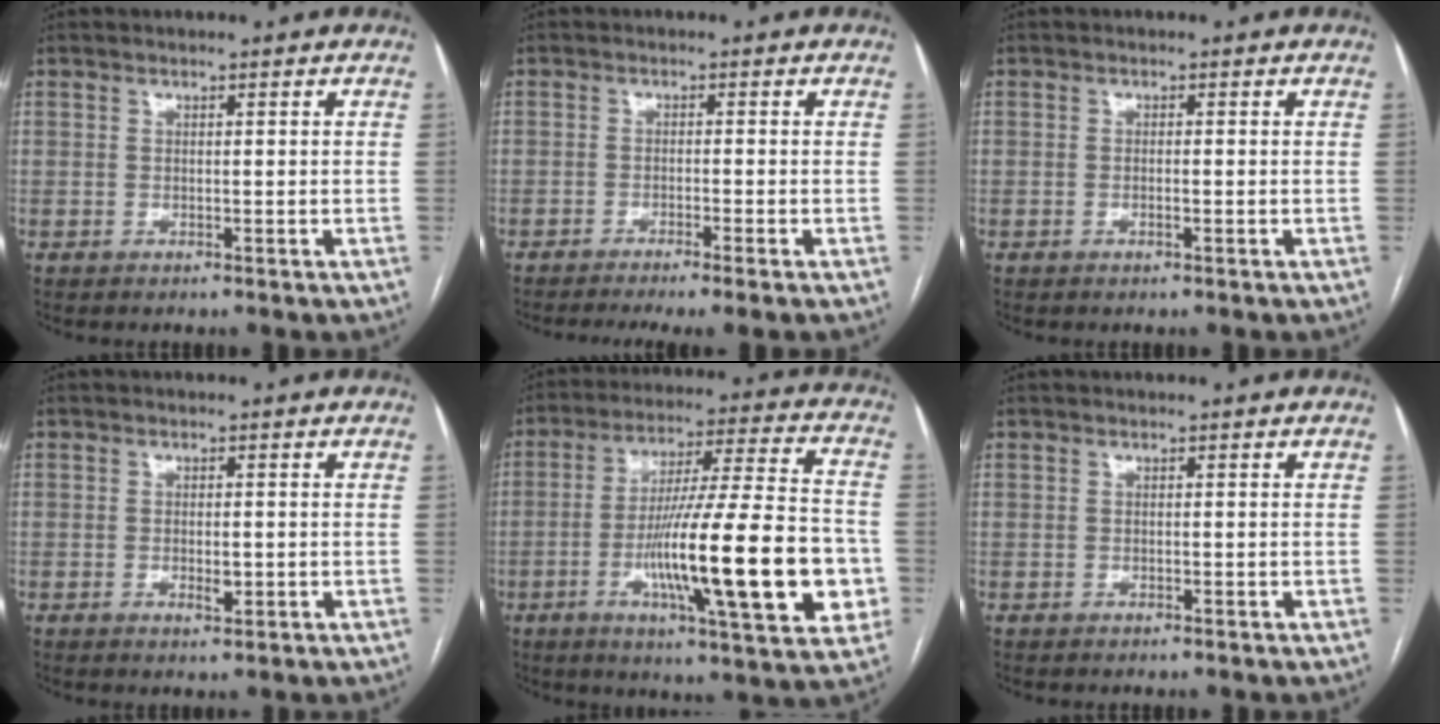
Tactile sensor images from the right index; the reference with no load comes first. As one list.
[{"total": 6.5, "force": [-5.1, -0.5, 3.9], "torque": [-0.050, -0.008, -0.078]}, {"total": 0.8, "force": [-0.2, 0.1, 0.8], "torque": [-0.016, -0.001, -0.003]}, {"total": 2.2, "force": [-0.4, 0.8, 2.0], "torque": [-0.035, -0.002, -0.002]}, {"total": 23.9, "force": [-5.6, 2.6, 23.1], "torque": [-0.338, -0.005, -0.085]}, {"total": 0.0}]